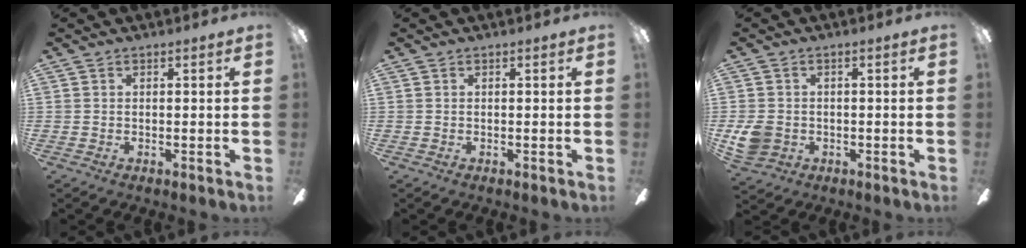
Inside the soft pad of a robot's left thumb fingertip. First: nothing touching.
{"total": 0.0}
{"total": 5.6, "force": [-1.2, 4.7, 2.9], "torque": [-0.068, 0.005, -0.024]}